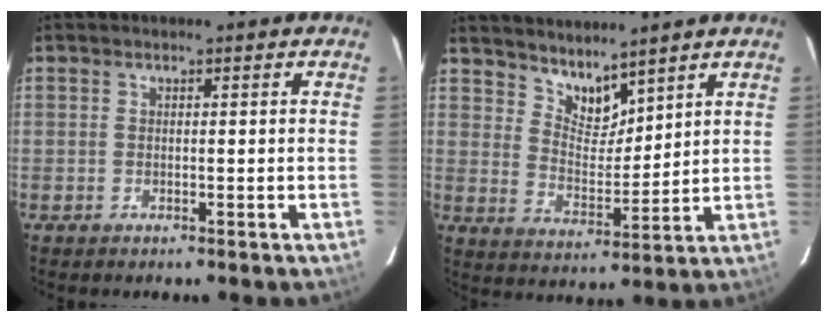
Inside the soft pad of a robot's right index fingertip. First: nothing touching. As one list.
[{"total": 7.4, "force": [6.4, 2.7, 2.6], "torque": [-0.034, -0.004, 0.122]}]